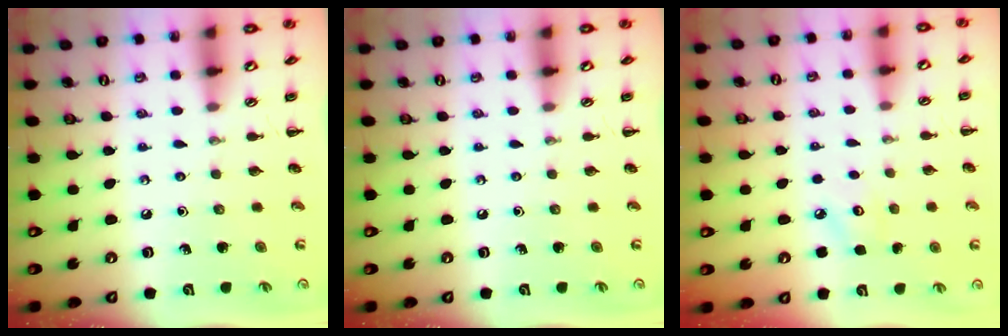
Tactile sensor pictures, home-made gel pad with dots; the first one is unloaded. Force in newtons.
{"total": 0.0}
{"total": 3.5, "press": 3.4, "slide": 0.9}